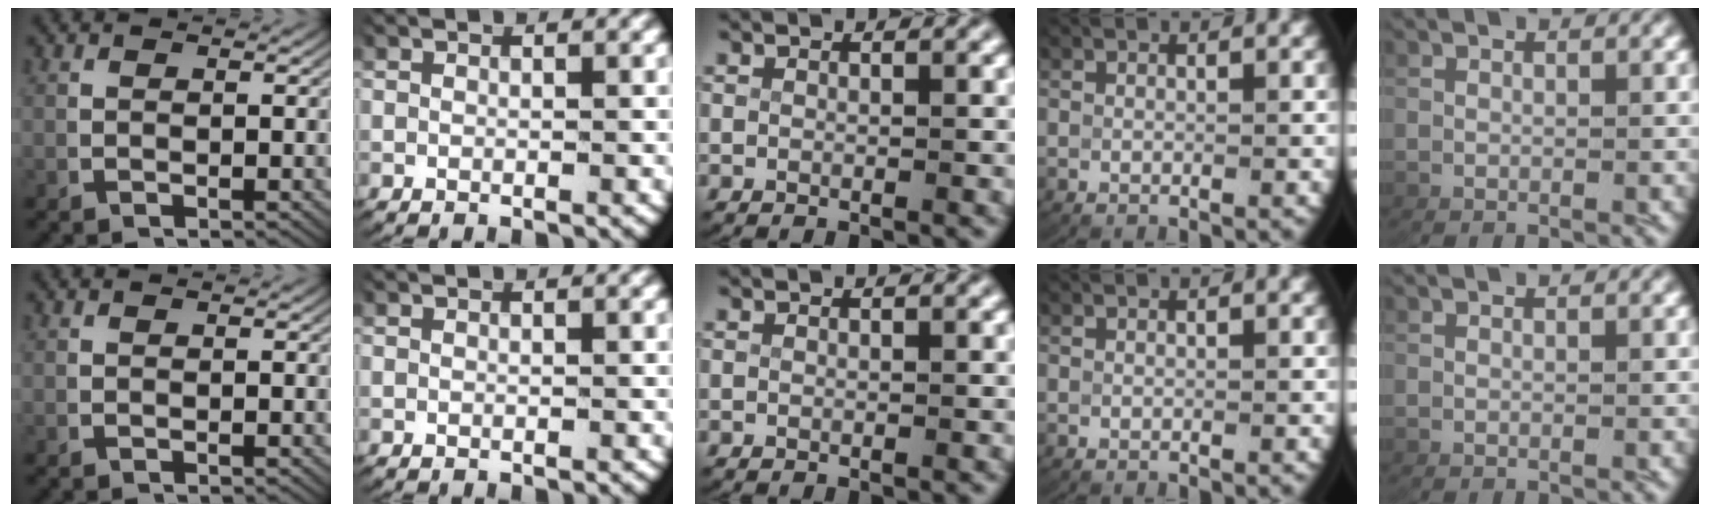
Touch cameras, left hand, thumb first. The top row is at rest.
{}